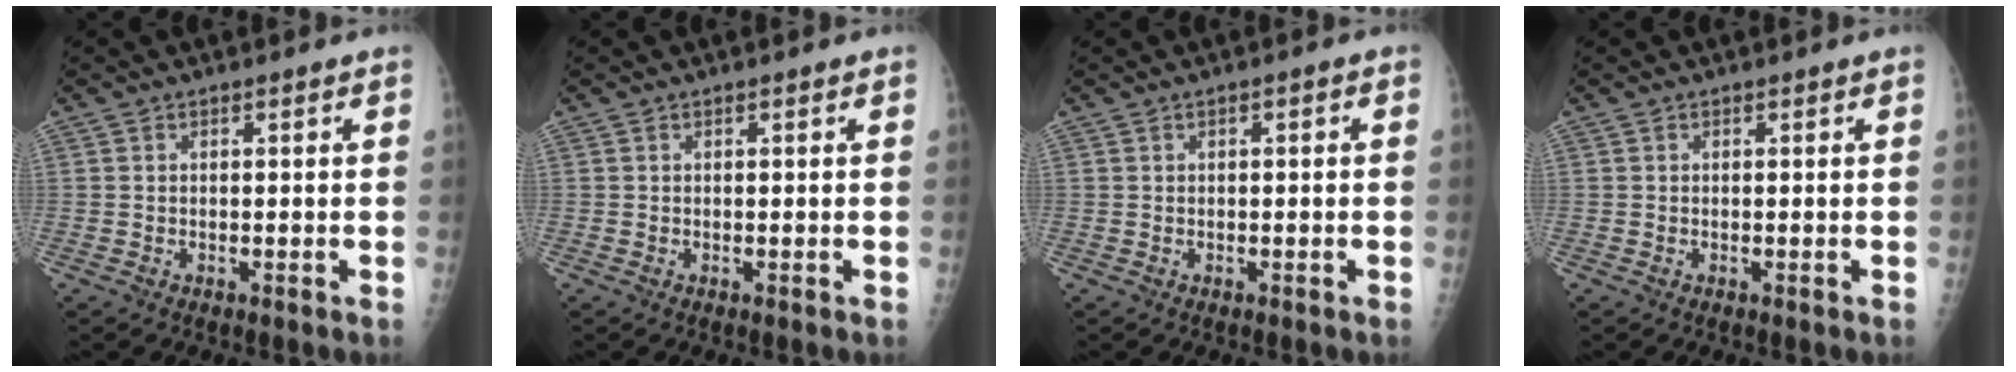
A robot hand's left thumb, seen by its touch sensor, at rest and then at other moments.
{"total": 0.0}
{"total": 1.1, "force": [0.1, 0.4, 1.0], "torque": [-0.015, 0.003, 0.000]}
{"total": 0.0}